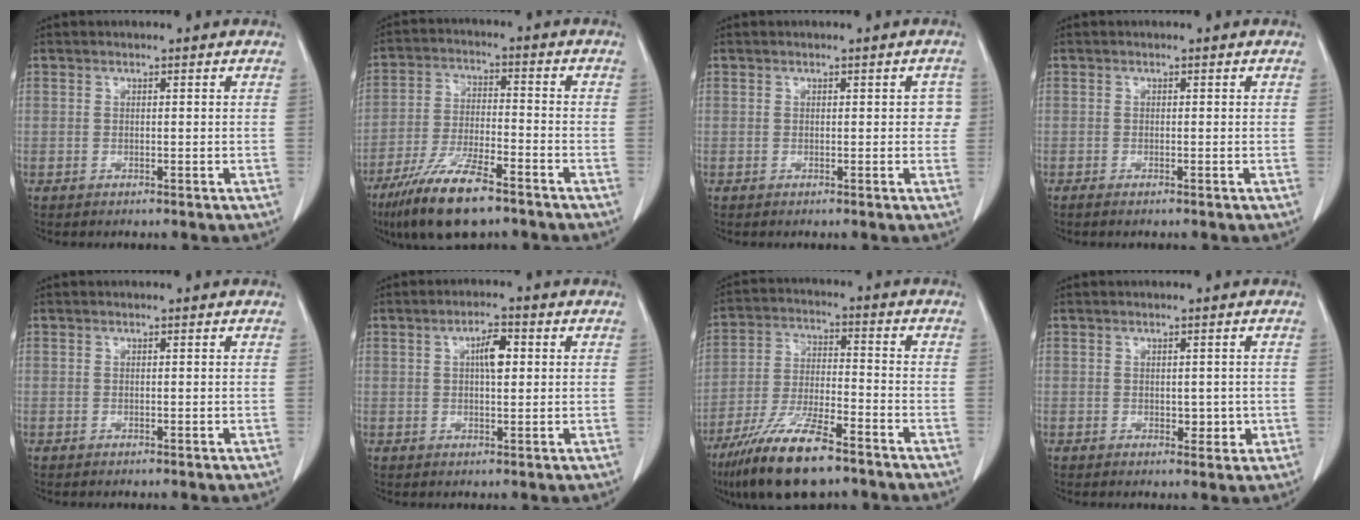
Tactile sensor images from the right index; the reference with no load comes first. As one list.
[{"total": 12.2, "force": [-8.5, 2.6, 8.4], "torque": [-0.162, -0.023, -0.153]}, {"total": 2.2, "force": [0.3, 1.4, 1.7], "torque": [-0.008, 0.017, 0.002]}, {"total": 0.8, "force": [-0.6, 0.1, 0.4], "torque": [-0.010, -0.002, -0.010]}, {"total": 0.0}, {"total": 4.0, "force": [0.9, 1.3, 3.7], "torque": [-0.062, 0.006, 0.014]}, {"total": 13.7, "force": [-9.7, 2.8, 9.2], "torque": [-0.181, -0.026, -0.174]}, {"total": 2.4, "force": [-0.2, 1.5, 1.8], "torque": [-0.018, -0.002, 0.003]}]